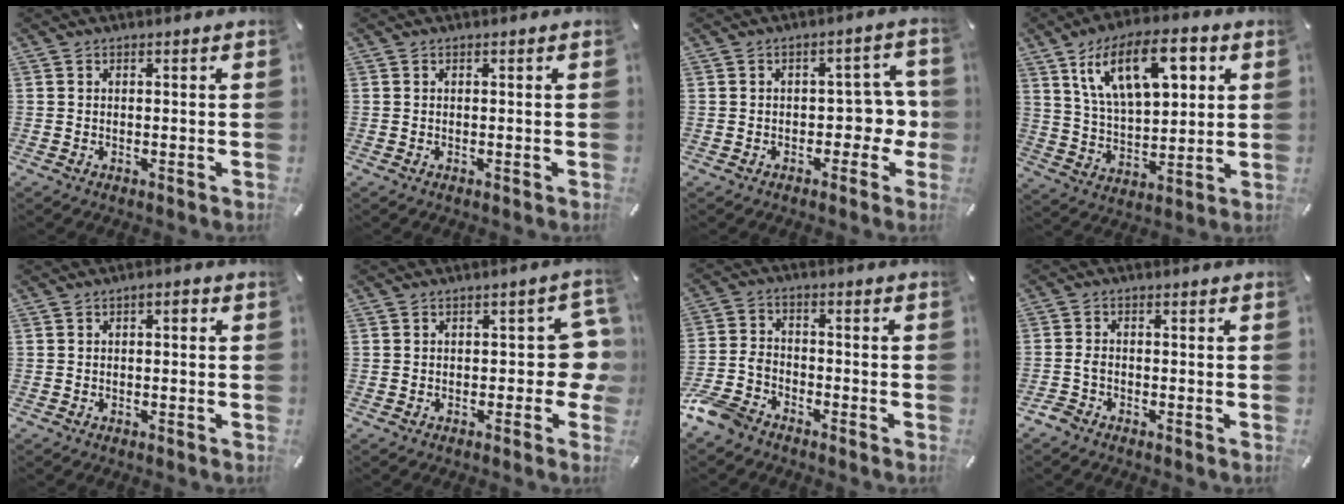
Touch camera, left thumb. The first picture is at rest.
{"total": 0.0}
{"total": 6.7, "force": [-0.6, 4.7, 4.7], "torque": [-0.056, 0.008, -0.015]}
{"total": 17.4, "force": [8.1, 8.4, 12.9], "torque": [-0.240, -0.012, 0.137]}
{"total": 1.5, "force": [-0.4, 1.0, 1.0], "torque": [-0.021, 0.010, -0.011]}
{"total": 7.3, "force": [-0.1, 4.1, 6.1], "torque": [-0.066, -0.001, -0.005]}
{"total": 8.2, "force": [-6.3, 4.4, 2.8], "torque": [-0.070, 0.027, -0.126]}
{"total": 2.4, "force": [-1.7, 1.5, 0.9], "torque": [-0.023, 0.007, -0.035]}